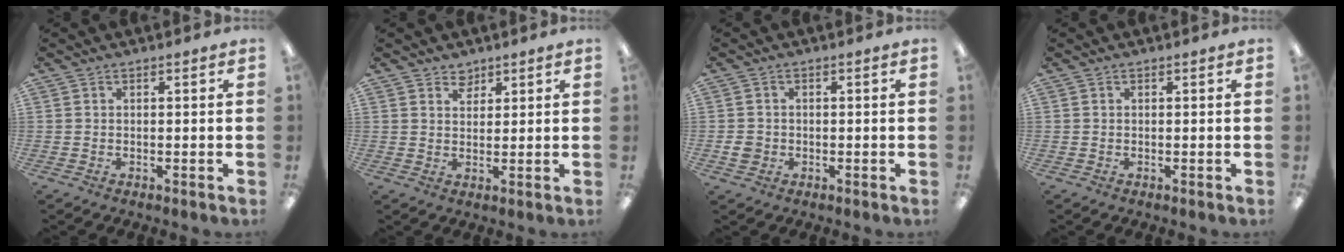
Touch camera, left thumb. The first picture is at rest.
{"total": 3.1, "force": [2.5, 1.8, 0.2], "torque": [0.008, -0.012, 0.045]}
{"total": 2.7, "force": [-0.5, 2.5, 1.0], "torque": [-0.016, 0.005, -0.009]}
{"total": 0.0}